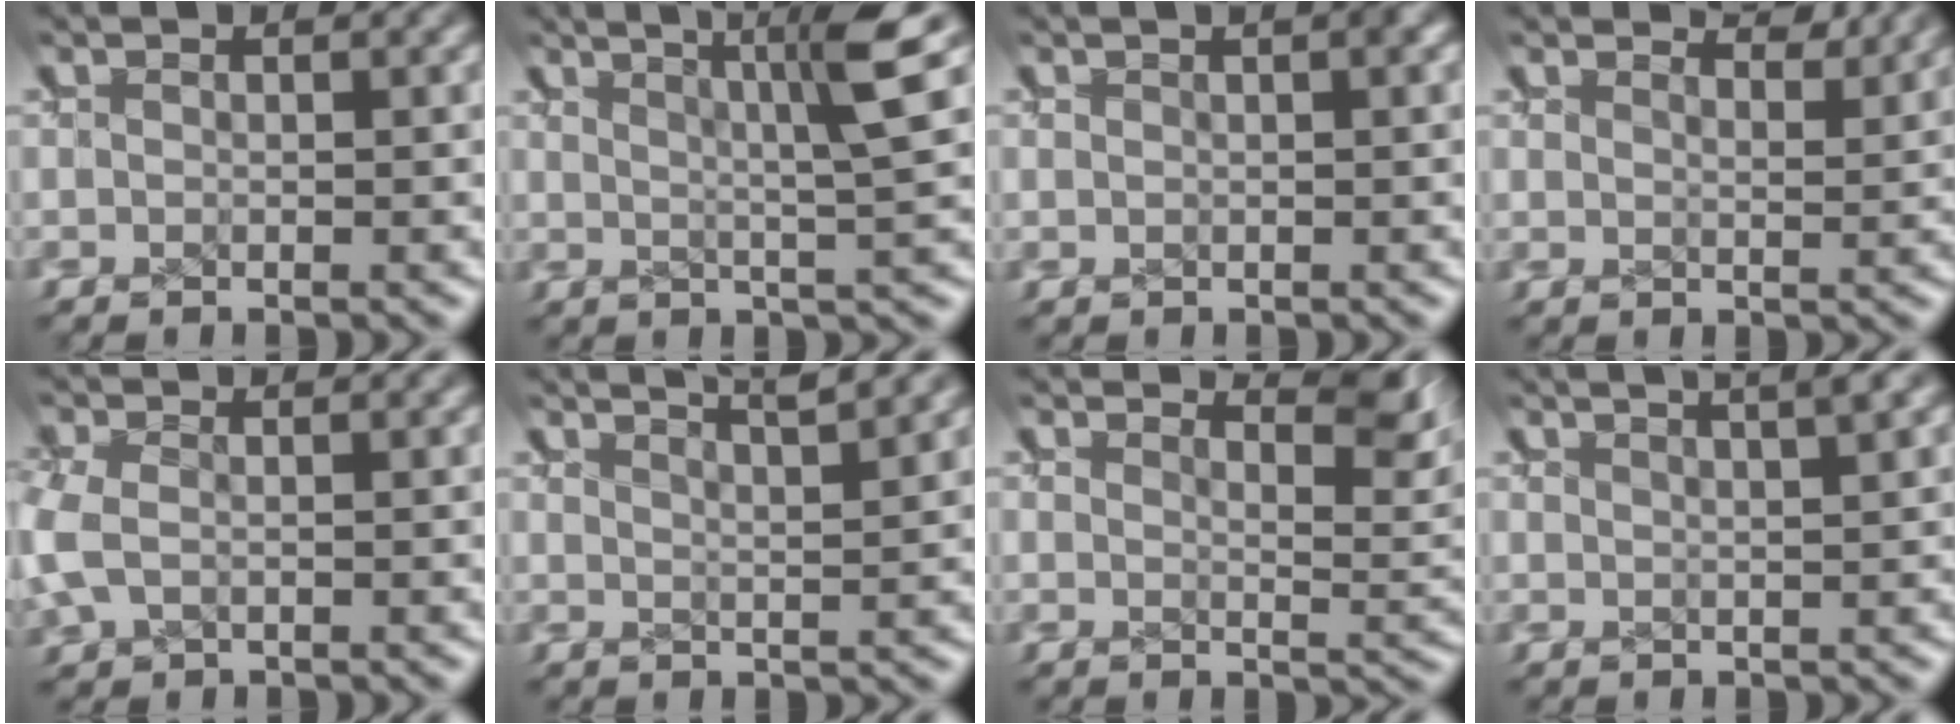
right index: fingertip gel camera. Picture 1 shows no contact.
{"total": 6.6, "force": [4.4, 0.2, 5.0], "torque": [-0.039, 0.020, 0.062]}
{"total": 0.6, "force": [0.5, -0.1, 0.4], "torque": [-0.001, 0.009, 0.005]}
{"total": 3.3, "force": [3.2, -0.6, 0.3], "torque": [-0.006, -0.001, 0.056]}
{"total": 1.7, "force": [0.7, 0.9, 1.3], "torque": [-0.034, -0.002, 0.022]}
{"total": 4.9, "force": [4.6, 0.1, 1.8], "torque": [-0.010, 0.011, 0.072]}
{"total": 3.7, "force": [2.8, 0.2, 2.5], "torque": [-0.025, -0.001, 0.047]}
{"total": 3.3, "force": [2.7, 0.3, 1.9], "torque": [-0.021, 0.013, 0.042]}